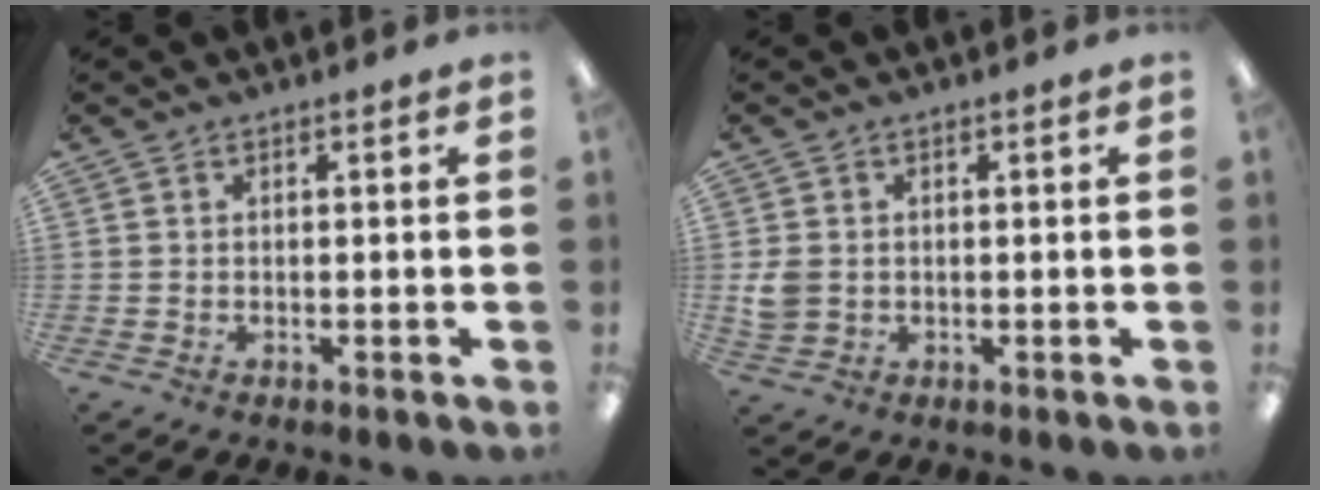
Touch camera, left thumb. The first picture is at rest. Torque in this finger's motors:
{"motor_torque": [-0.08, 0.55, 0.21, -0.33, 0.00]}